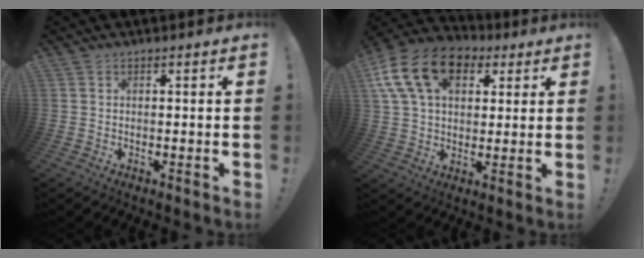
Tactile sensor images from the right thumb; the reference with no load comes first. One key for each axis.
{"total": 18.6, "fx": 7.3, "fy": 12.5, "fz": 11.7, "tx": -0.208, "ty": -0.018, "tz": 0.133}